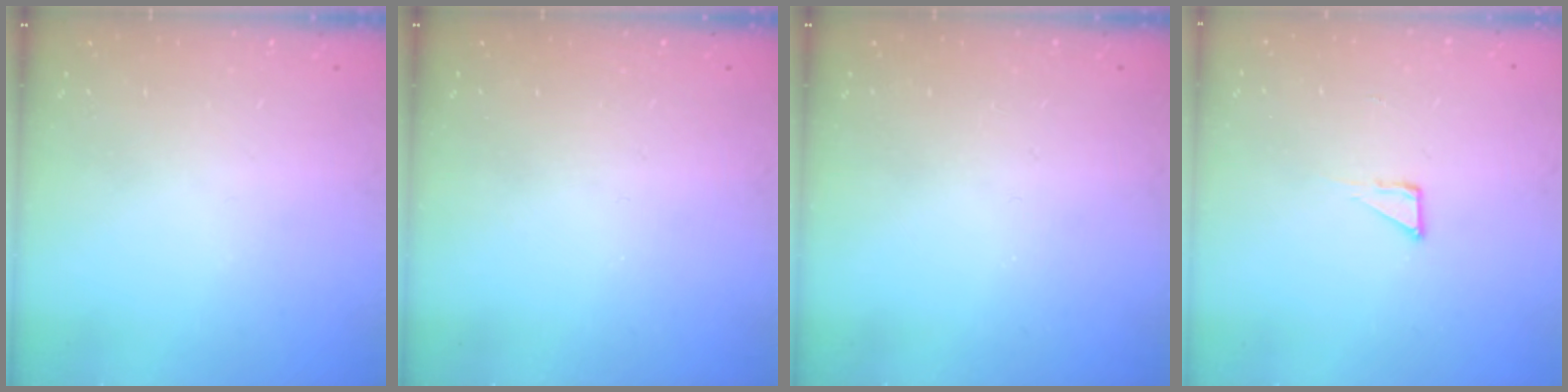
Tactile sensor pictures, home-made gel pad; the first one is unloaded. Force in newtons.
{"total": 0.0}
{"total": 0.0}
{"total": 2.8, "press": 2.8, "slide": 0.2}